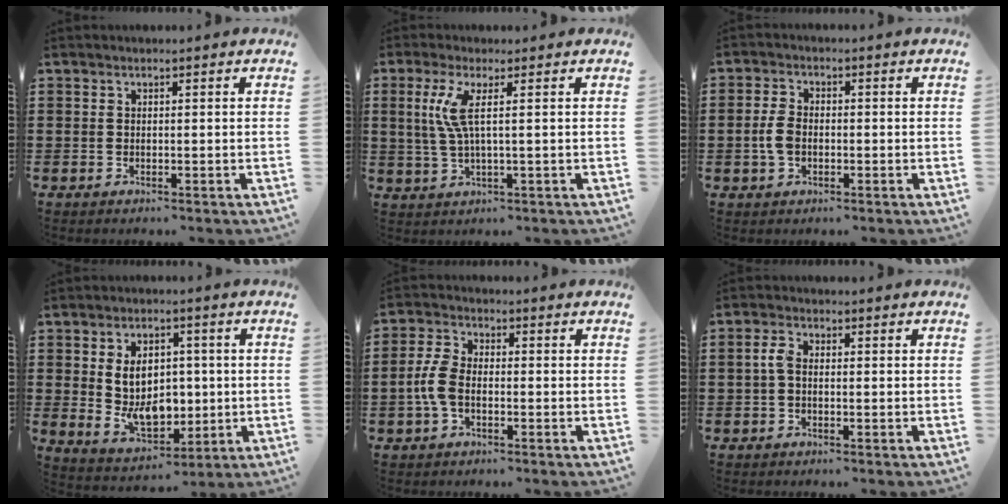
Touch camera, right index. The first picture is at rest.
{"total": 4.9, "force": [1.0, -0.3, 4.8], "torque": [-0.112, -0.015, 0.011]}
{"total": 3.3, "force": [-0.6, 1.7, 2.7], "torque": [-0.068, -0.005, -0.014]}
{"total": 8.1, "force": [0.2, 5.6, 5.8], "torque": [-0.105, -0.004, -0.001]}
{"total": 4.6, "force": [-1.3, 2.2, 3.8], "torque": [-0.096, -0.006, -0.030]}
{"total": 2.3, "force": [-0.2, 0.9, 2.0], "torque": [-0.051, -0.002, -0.009]}